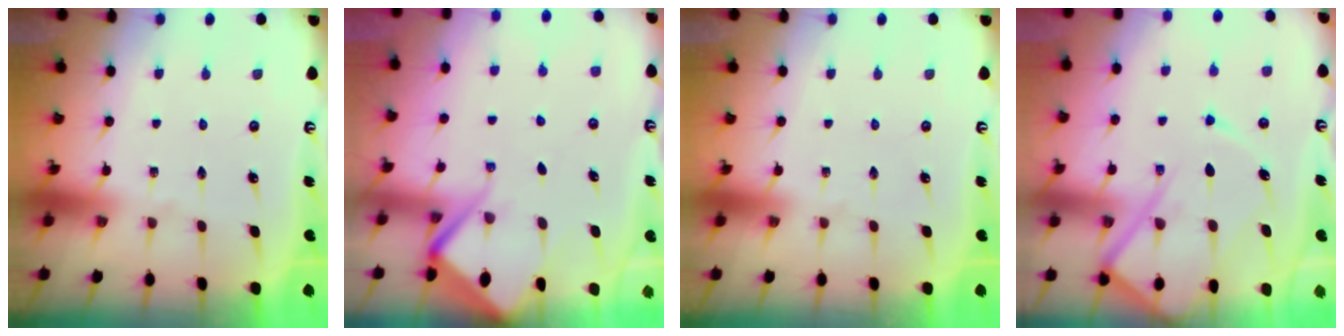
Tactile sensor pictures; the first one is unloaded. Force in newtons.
{"total": 5.5, "press": 5.5, "slide": 0.6}
{"total": 0.0}
{"total": 14.2, "press": 14.1, "slide": 1.4}